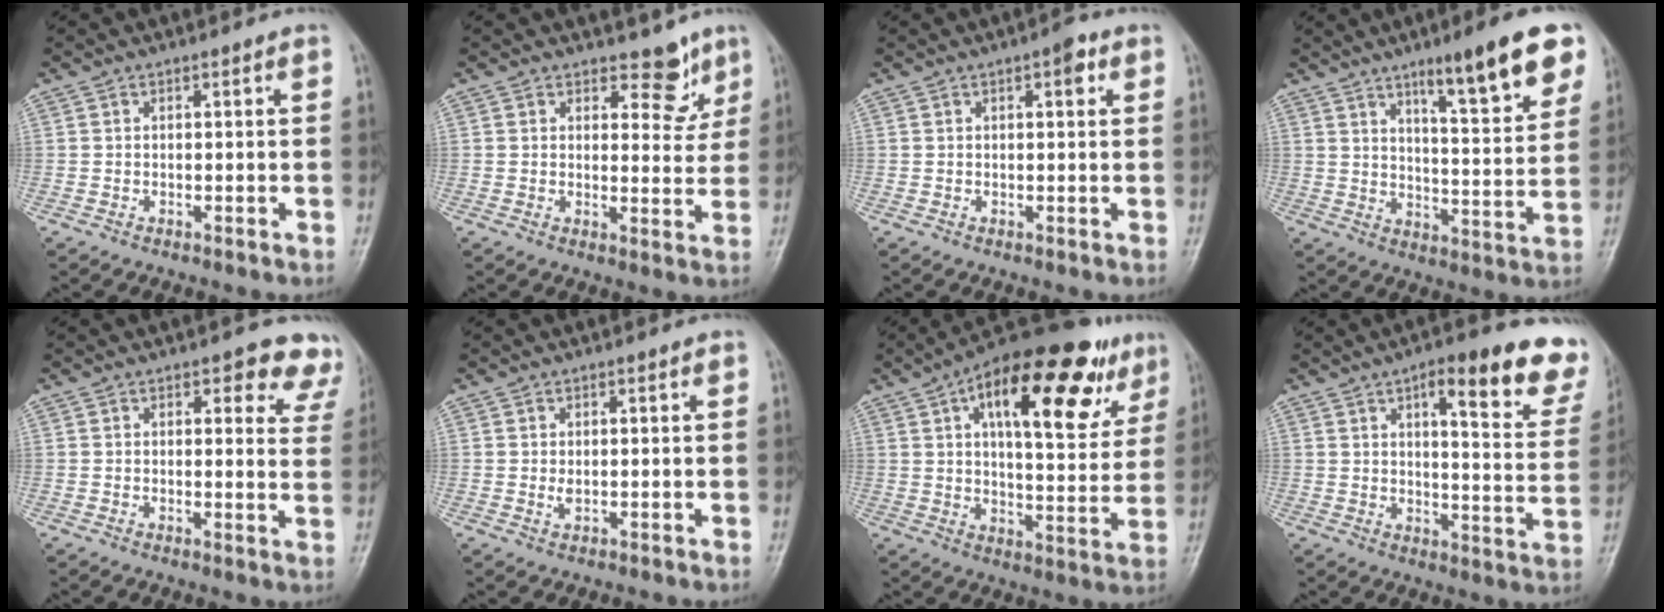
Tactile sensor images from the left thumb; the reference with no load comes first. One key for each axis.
{"total": 5.6, "fx": 4.0, "fy": 3.1, "fz": 2.3, "tx": 0.006, "ty": -0.027, "tz": 0.053}
{"total": 2.7, "fx": 1.2, "fy": 1.0, "fz": 2.2, "tx": -0.025, "ty": 0.001, "tz": 0.012}
{"total": 16.0, "fx": 9.4, "fy": 3.0, "fz": 12.6, "tx": -0.156, "ty": -0.041, "tz": 0.138}
{"total": 7.7, "fx": 6.0, "fy": 3.6, "fz": 3.3, "tx": 0.009, "ty": -0.027, "tz": 0.043}
{"total": 1.3, "fx": 0.2, "fy": 0.7, "fz": 1.0, "tx": -0.017, "ty": -0.003, "tz": 0.007}
{"total": 24.2, "fx": 11.7, "fy": 10.0, "fz": 18.7, "tx": -0.238, "ty": -0.011, "tz": 0.170}
{"total": 18.3, "fx": 11.3, "fy": 5.5, "fz": 13.3, "tx": -0.124, "ty": -0.045, "tz": 0.133}